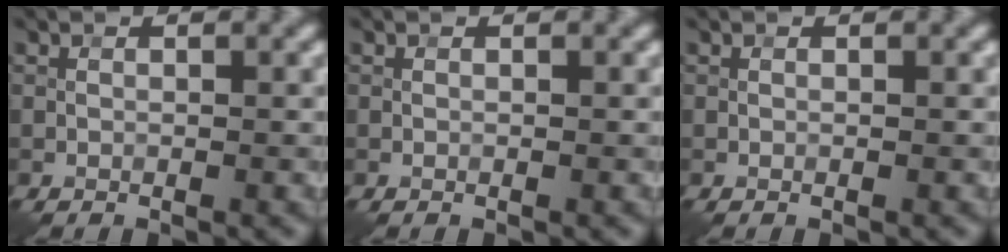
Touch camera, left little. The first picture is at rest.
{"total": 0.0}
{"total": 0.0}